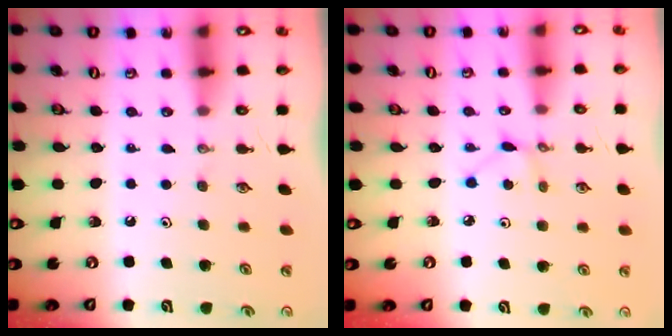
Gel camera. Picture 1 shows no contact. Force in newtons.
{"total": 2.4, "press": 2.4, "slide": 0.2}